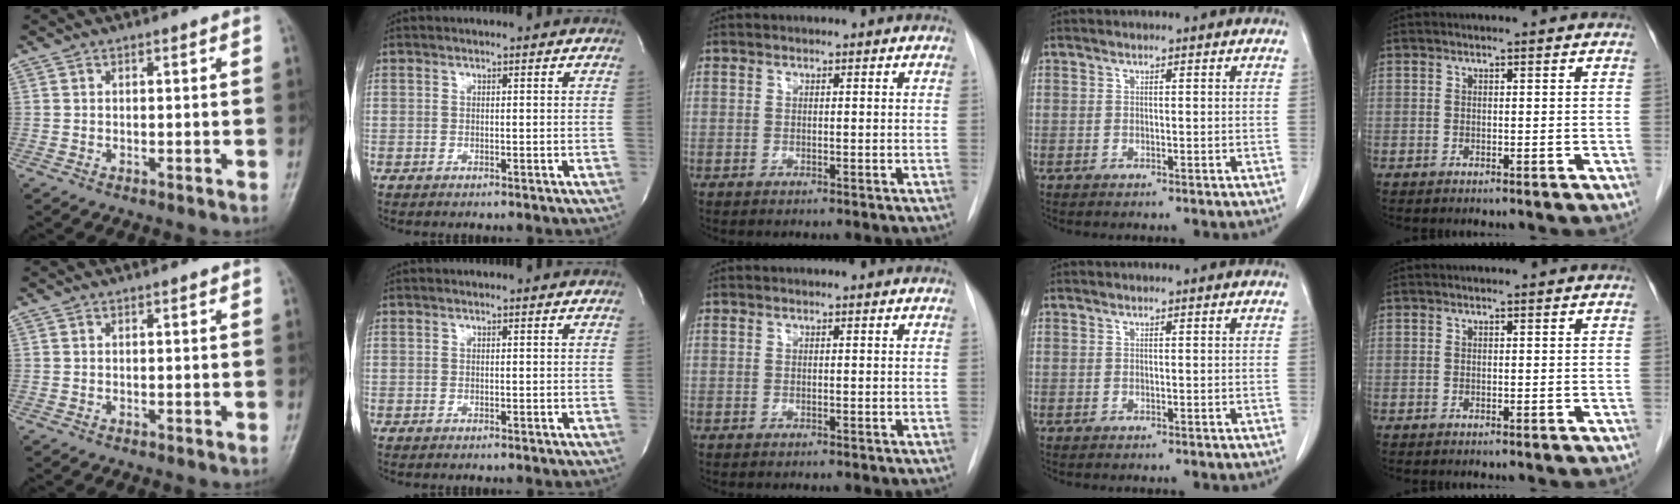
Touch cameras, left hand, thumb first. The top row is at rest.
{}